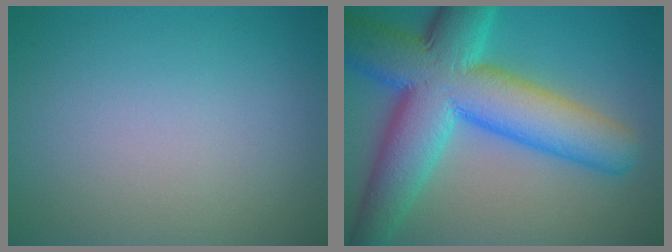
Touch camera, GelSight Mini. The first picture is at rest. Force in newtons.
{"total": 13.1, "press": 13.1, "slide": 0.6}